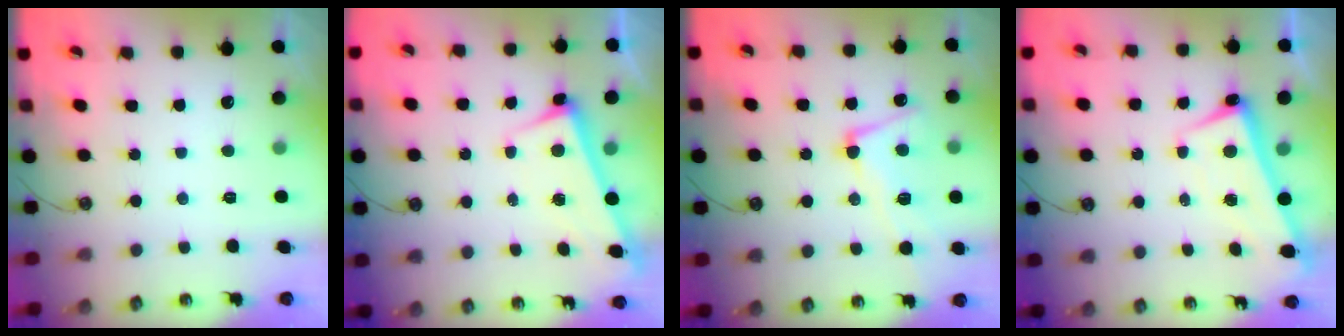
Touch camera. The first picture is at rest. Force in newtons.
{"total": 2.9, "press": 2.8, "slide": 0.6}
{"total": 6.1, "press": 5.9, "slide": 1.4}
{"total": 2.6, "press": 2.4, "slide": 0.8}